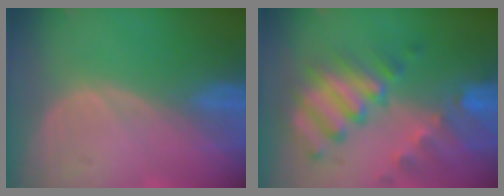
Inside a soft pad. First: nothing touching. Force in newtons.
{"total": 10.1, "press": 8.8, "slide": 4.8}